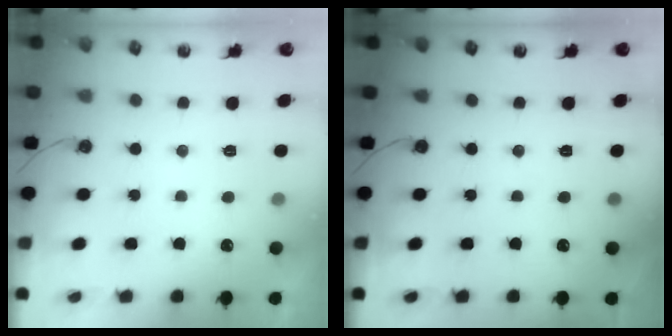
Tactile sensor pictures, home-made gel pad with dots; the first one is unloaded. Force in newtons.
{"total": 0.0}